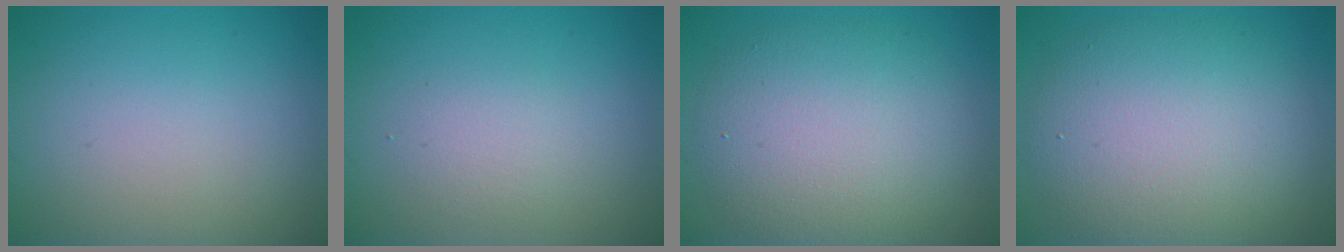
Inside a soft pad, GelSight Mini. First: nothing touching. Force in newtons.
{"total": 1.7, "press": 1.6, "slide": 0.1}
{"total": 7.5, "press": 7.5, "slide": 0.7}
{"total": 8.8, "press": 8.8, "slide": 0.3}